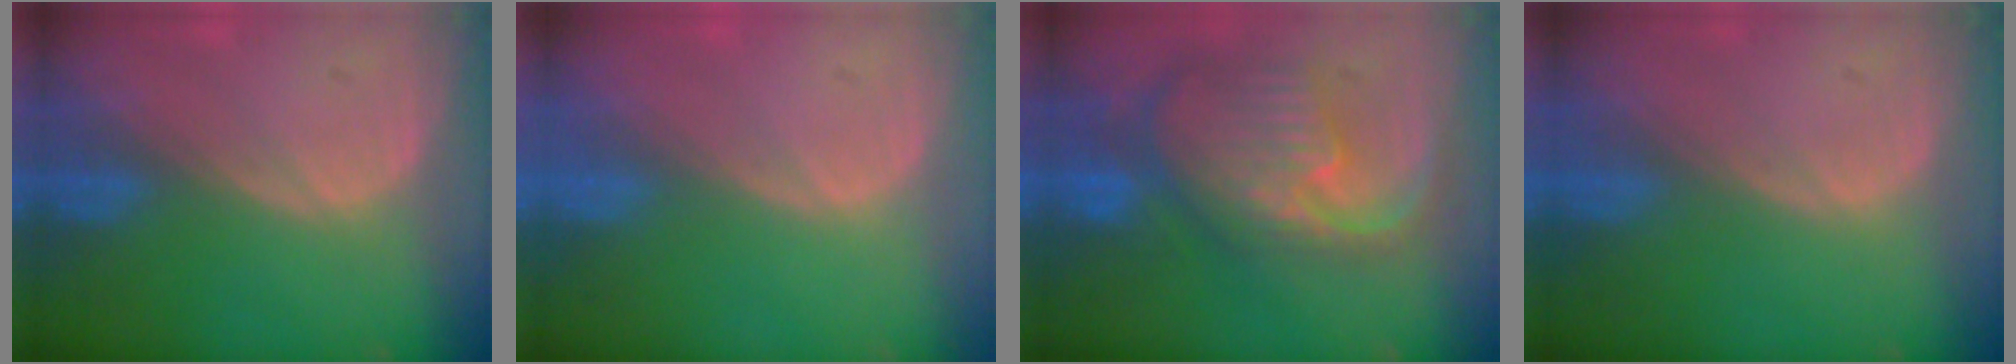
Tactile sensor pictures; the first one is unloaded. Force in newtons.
{"total": 0.0}
{"total": 11.4, "press": 9.9, "slide": 5.7}
{"total": 0.0}